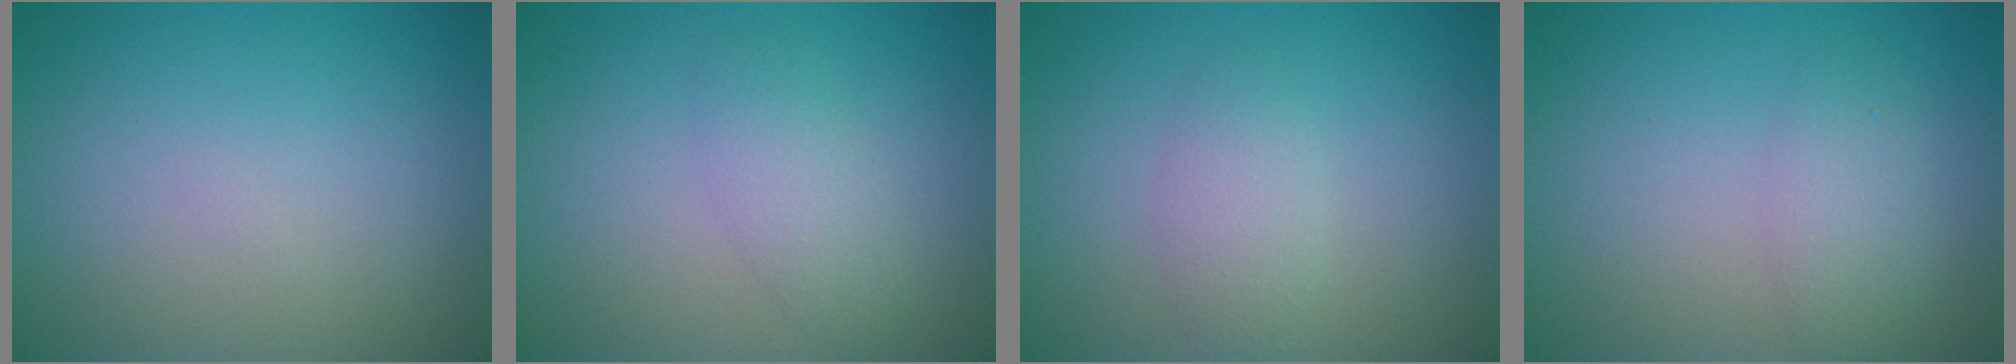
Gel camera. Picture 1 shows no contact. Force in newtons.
{"total": 2.3, "press": 2.3, "slide": 0.1}
{"total": 2.0, "press": 2.0, "slide": 0.0}
{"total": 2.2, "press": 2.2, "slide": 0.1}